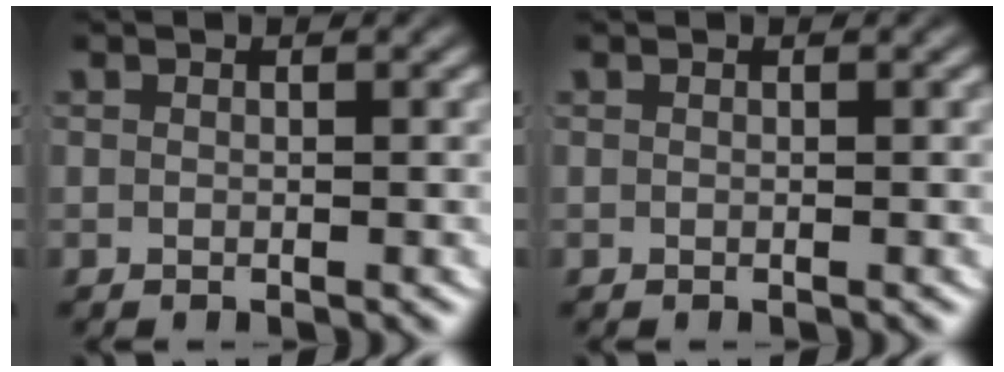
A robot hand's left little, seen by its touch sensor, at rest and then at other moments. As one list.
[{"total": 0.0}]